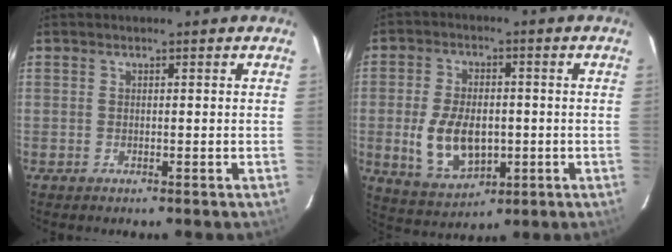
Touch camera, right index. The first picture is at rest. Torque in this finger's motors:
{"motor_torque": [0.30, -0.21, 0.57, 0.12]}